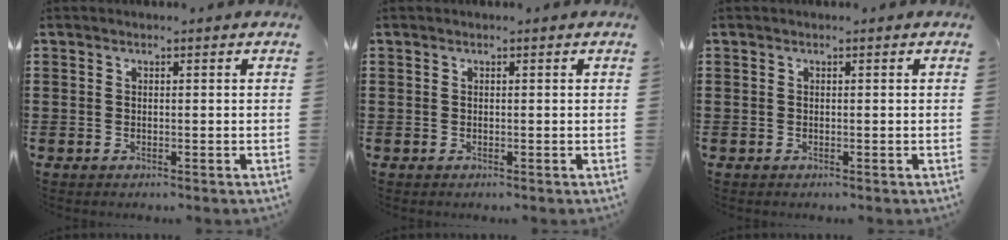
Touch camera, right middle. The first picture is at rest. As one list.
[{"total": 0.0}, {"total": 0.0}]